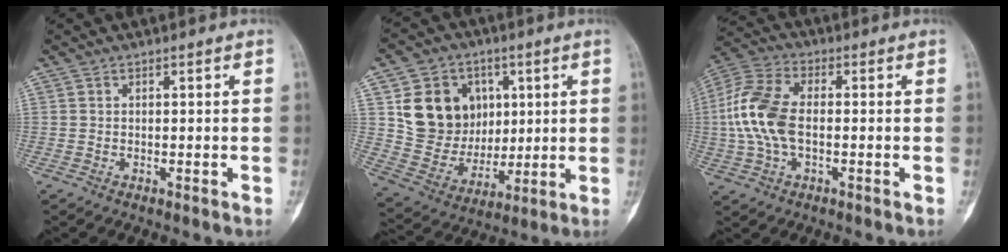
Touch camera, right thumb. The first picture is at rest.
{"total": 16.2, "force": [4.4, 13.8, 7.3], "torque": [-0.084, -0.009, 0.096]}
{"total": 12.6, "force": [-0.4, 7.1, 10.4], "torque": [-0.235, 0.024, -0.012]}